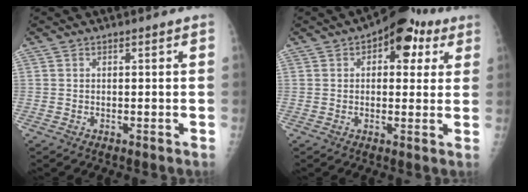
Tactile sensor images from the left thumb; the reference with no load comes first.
{"total": 10.7, "force": [4.6, 6.1, 7.5], "torque": [-0.051, 0.006, 0.052]}